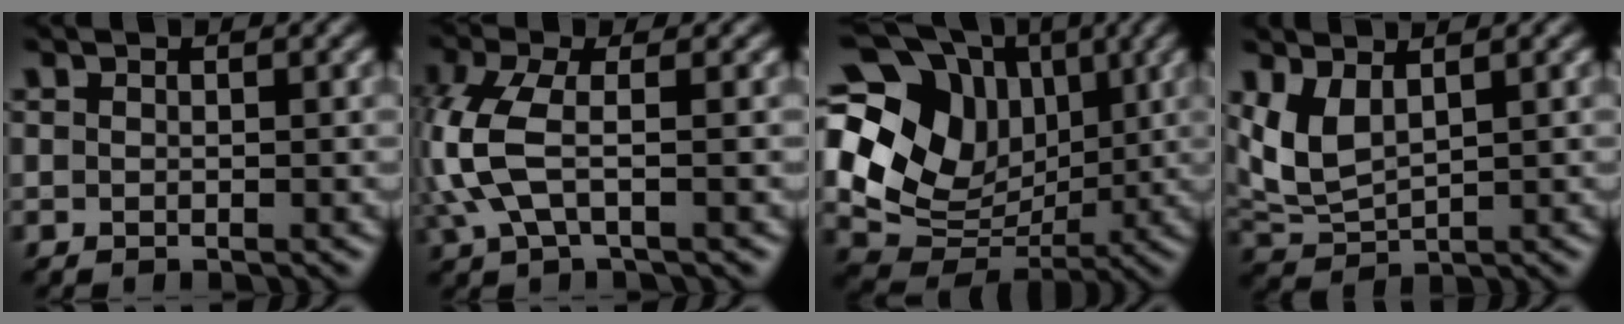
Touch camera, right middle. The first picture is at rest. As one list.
[{"total": 5.0, "force": [-0.1, 2.1, 4.5], "torque": [-0.128, -0.002, -0.004]}, {"total": 14.8, "force": [3.8, 11.8, 8.1], "torque": [-0.182, 0.030, 0.063]}, {"total": 3.6, "force": [1.5, 1.7, 2.8], "torque": [-0.074, -0.002, 0.034]}]